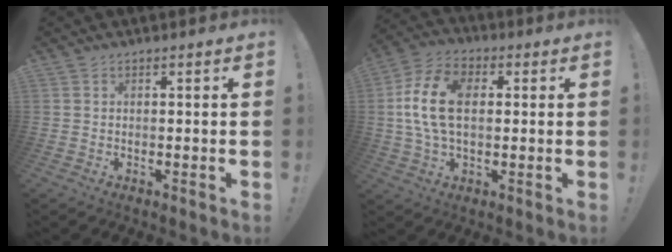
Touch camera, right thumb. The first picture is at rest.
{"total": 15.2, "force": [1.9, 9.5, 11.7], "torque": [-0.222, 0.002, 0.032]}